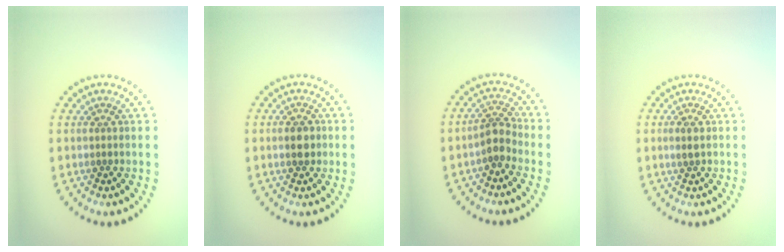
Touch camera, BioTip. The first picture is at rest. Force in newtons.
{"total": 1.9, "press": 1.9, "slide": 0.1}
{"total": 2.4, "press": 1.9, "slide": 1.5}
{"total": 1.1, "press": 1.1, "slide": 0.4}